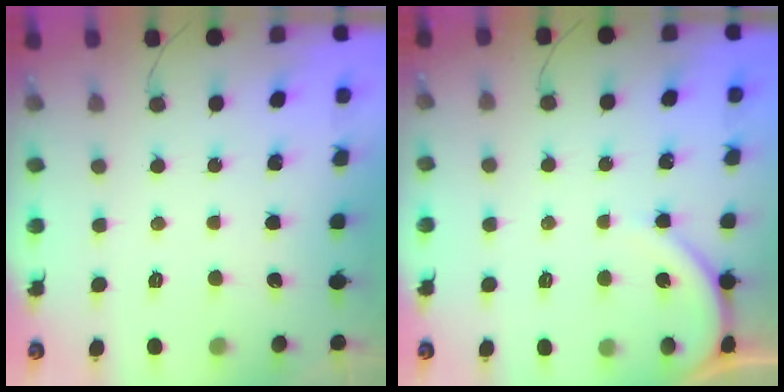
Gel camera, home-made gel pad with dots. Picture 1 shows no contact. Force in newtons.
{"total": 4.4, "press": 4.4, "slide": 0.6}